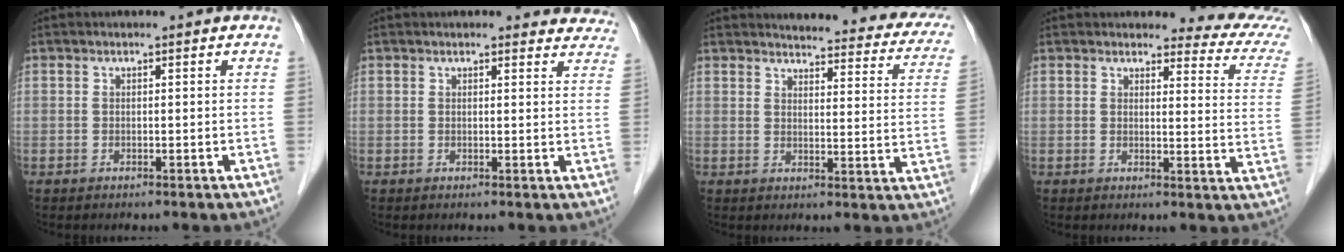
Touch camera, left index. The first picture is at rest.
{"total": 8.5, "force": [7.9, 2.6, 1.7], "torque": [0.017, 0.000, 0.059]}
{"total": 20.2, "force": [18.6, 4.2, 6.7], "torque": [-0.052, -0.055, 0.185]}
{"total": 8.5, "force": [8.1, 1.2, 2.1], "torque": [-0.008, -0.061, 0.060]}